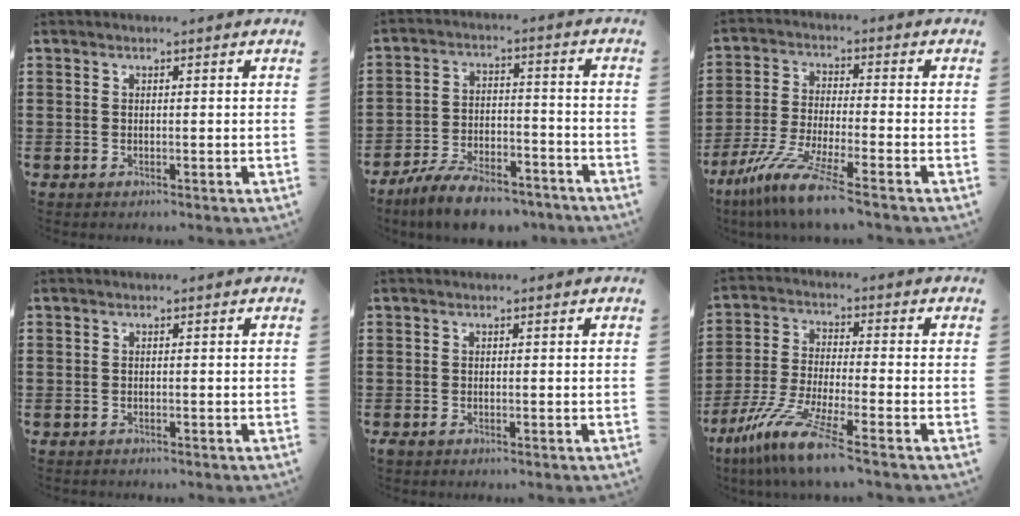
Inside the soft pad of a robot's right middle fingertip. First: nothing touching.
{"total": 8.6, "force": [-7.6, 1.8, 3.6], "torque": [-0.063, 0.019, -0.143]}
{"total": 9.0, "force": [-7.2, 0.0, 5.4], "torque": [-0.123, -0.015, -0.143]}
{"total": 0.6, "force": [-0.5, 0.2, -0.1], "torque": [0.001, 0.001, -0.012]}
{"total": 0.6, "force": [-0.4, 0.2, 0.3], "torque": [-0.008, -0.005, -0.007]}
{"total": 9.7, "force": [-7.4, 0.1, 6.3], "torque": [-0.145, -0.015, -0.149]}